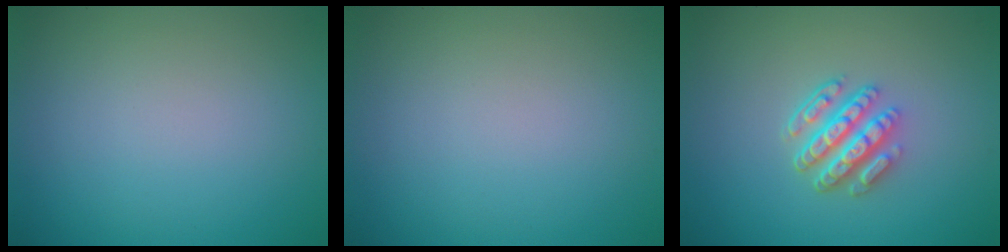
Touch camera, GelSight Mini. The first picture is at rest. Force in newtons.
{"total": 0.0}
{"total": 4.6, "press": 3.4, "slide": 3.0}